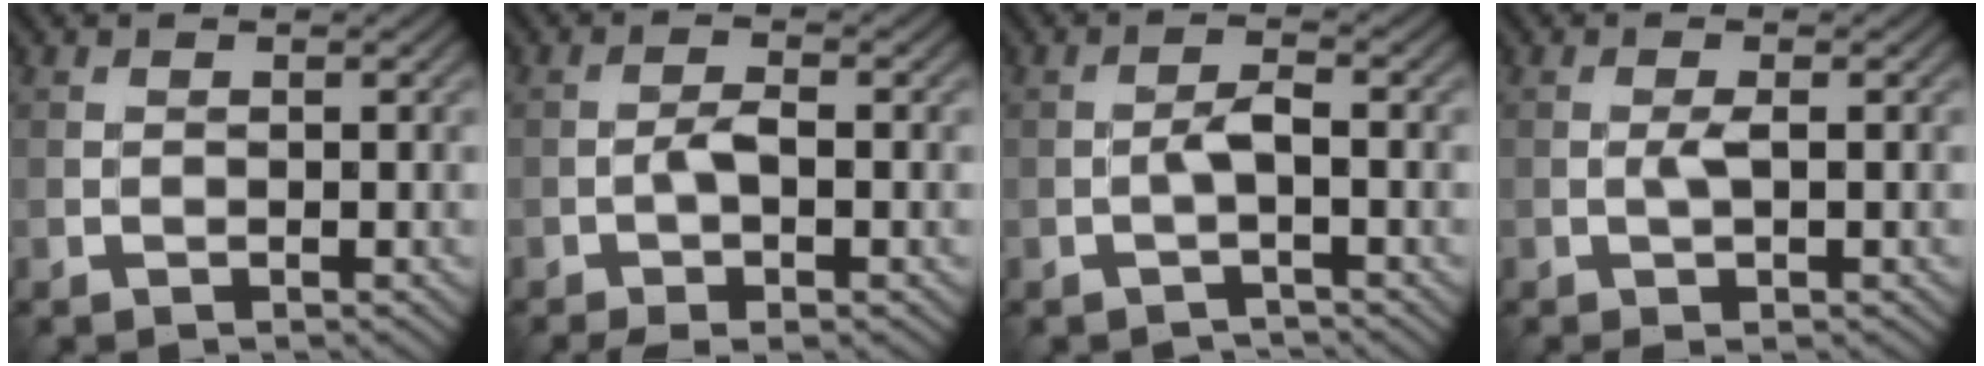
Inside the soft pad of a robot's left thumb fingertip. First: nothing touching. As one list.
[{"total": 3.5, "force": [-1.4, 1.0, 3.0], "torque": [-0.059, 0.002, -0.030]}, {"total": 1.9, "force": [-1.0, 0.5, 1.6], "torque": [-0.030, 0.007, -0.026]}, {"total": 1.6, "force": [-0.1, 0.2, 1.6], "torque": [-0.032, 0.001, -0.005]}]